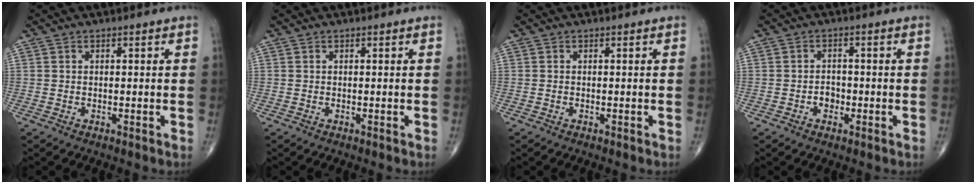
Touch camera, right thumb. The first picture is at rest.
{"total": 0.0}
{"total": 0.0}
{"total": 2.3, "force": [-0.9, 1.8, 1.2], "torque": [-0.008, 0.008, -0.018]}